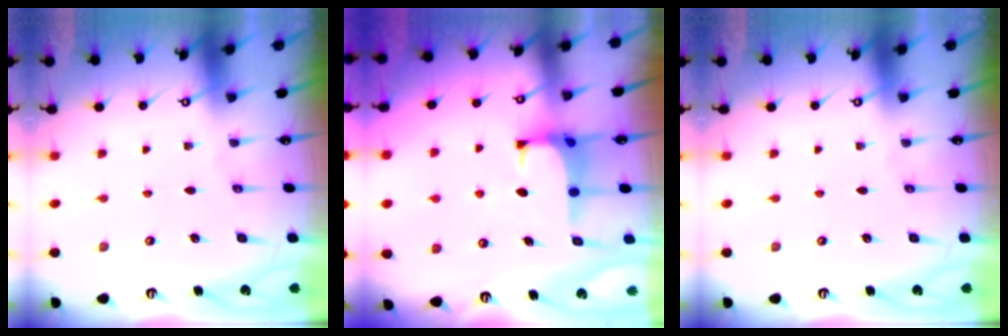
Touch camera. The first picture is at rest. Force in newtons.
{"total": 0.7, "press": 0.0, "slide": 0.7}
{"total": 0.0}